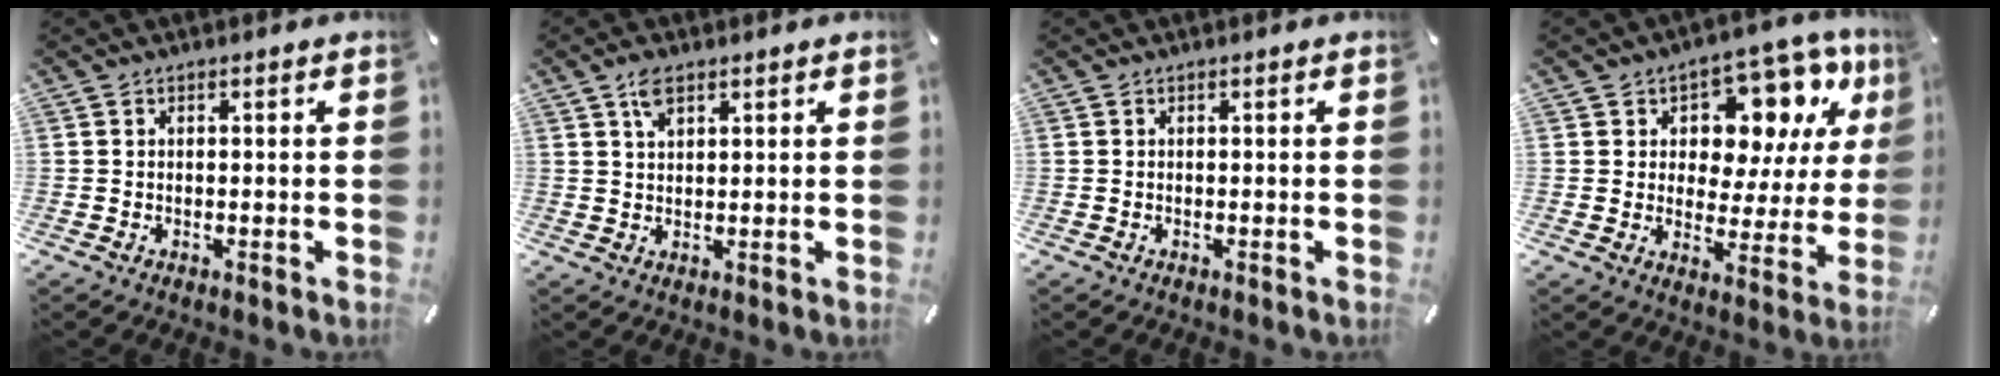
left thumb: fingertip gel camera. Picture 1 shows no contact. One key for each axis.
{"total": 3.8, "fx": 2.3, "fy": 1.8, "fz": 2.5, "tx": -0.048, "ty": -0.002, "tz": 0.039}
{"total": 0.0}
{"total": 13.1, "fx": 8.4, "fy": 7.7, "fz": 6.3, "tx": -0.086, "ty": -0.071, "tz": 0.143}